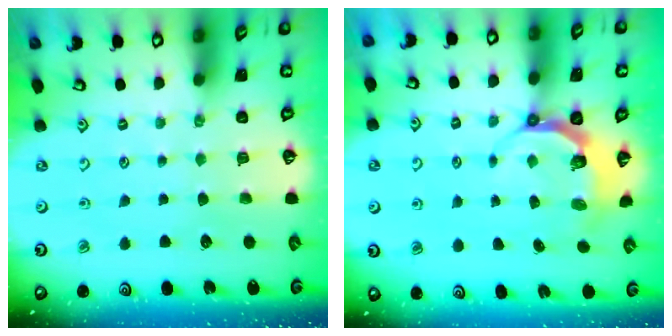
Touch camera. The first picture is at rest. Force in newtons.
{"total": 6.2, "press": 5.3, "slide": 3.3}